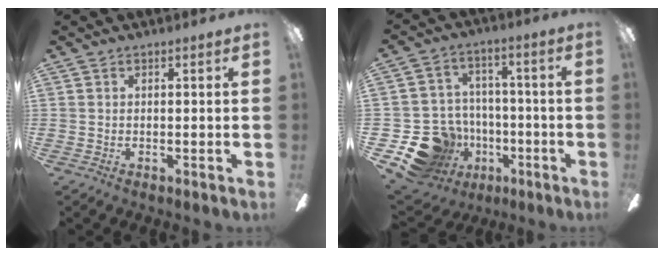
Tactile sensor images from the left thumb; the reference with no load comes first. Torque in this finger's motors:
{"motor_torque": [0.45, 1.34, -0.33, 0.17, 0.06]}